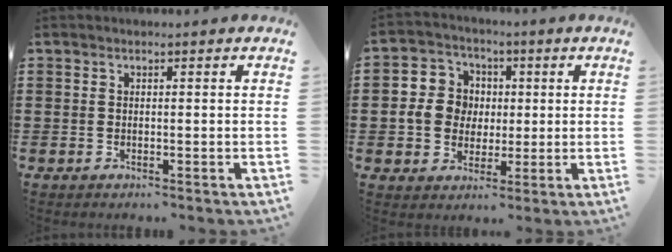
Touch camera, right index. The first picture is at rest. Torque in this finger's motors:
{"motor_torque": [1.14, 0.58, 0.24, 0.07]}